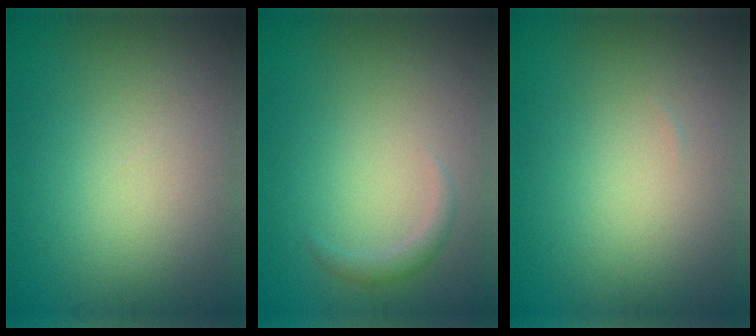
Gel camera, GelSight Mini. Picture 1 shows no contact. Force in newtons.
{"total": 1.2, "press": 1.2, "slide": 0.1}
{"total": 0.0}